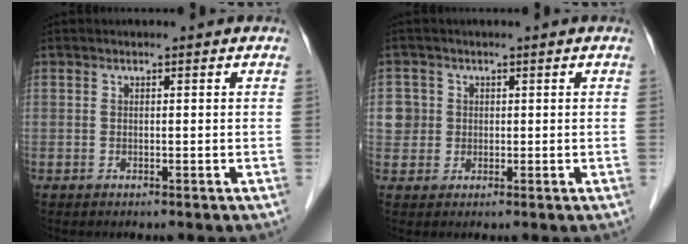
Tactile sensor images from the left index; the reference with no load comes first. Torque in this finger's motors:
{"motor_torque": [0.00, 0.05, -0.02, -0.01]}